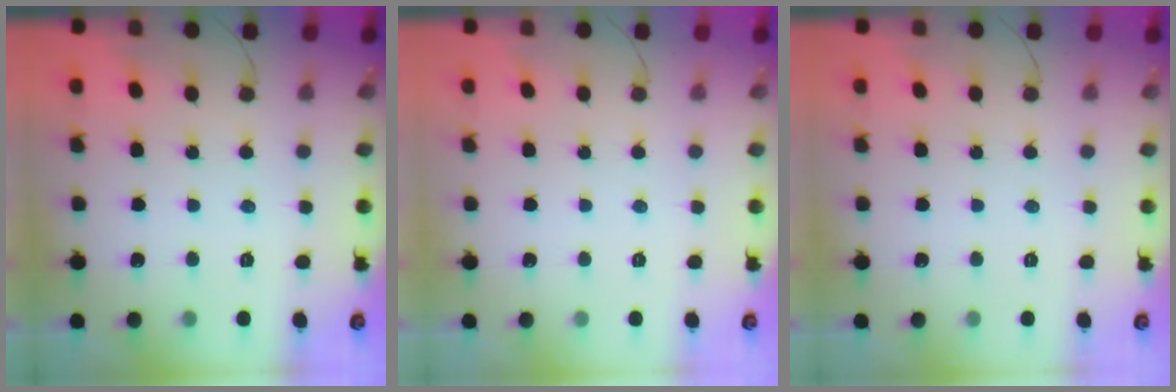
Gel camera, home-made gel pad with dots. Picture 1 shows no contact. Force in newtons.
{"total": 0.0}
{"total": 0.0}